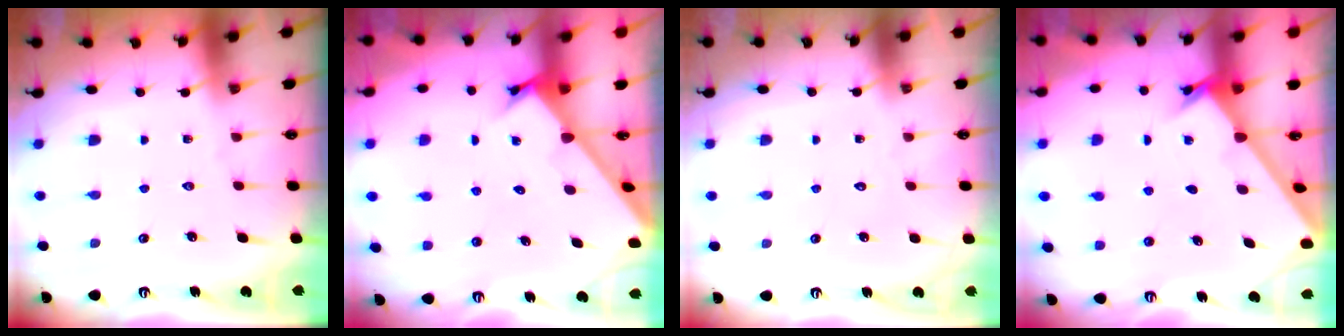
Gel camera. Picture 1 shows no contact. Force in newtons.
{"total": 2.6, "press": 2.6, "slide": 0.2}
{"total": 1.6, "press": 1.6, "slide": 0.1}
{"total": 1.9, "press": 1.9, "slide": 0.1}